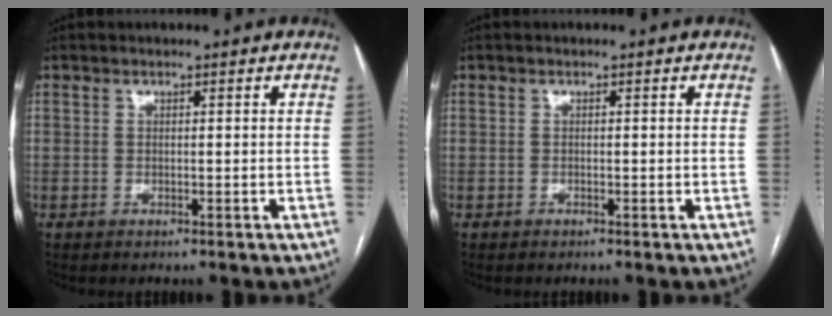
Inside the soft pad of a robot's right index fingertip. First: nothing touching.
{"total": 0.0}